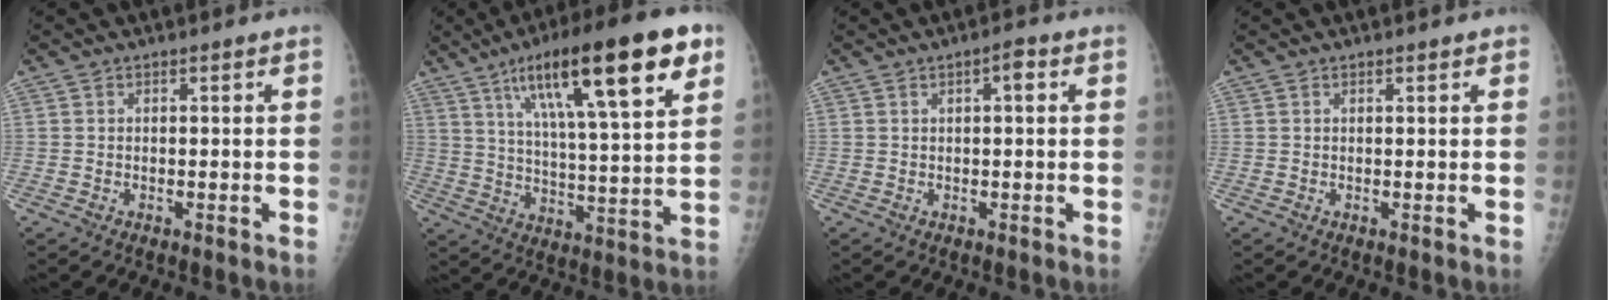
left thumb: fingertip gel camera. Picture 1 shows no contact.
{"total": 23.7, "force": [12.0, 5.1, 19.8], "torque": [-0.295, -0.016, 0.191]}
{"total": 2.4, "force": [0.8, 0.8, 2.1], "torque": [-0.030, 0.003, 0.008]}
{"total": 0.8, "force": [0.5, 0.3, 0.5], "torque": [-0.005, -0.001, 0.006]}